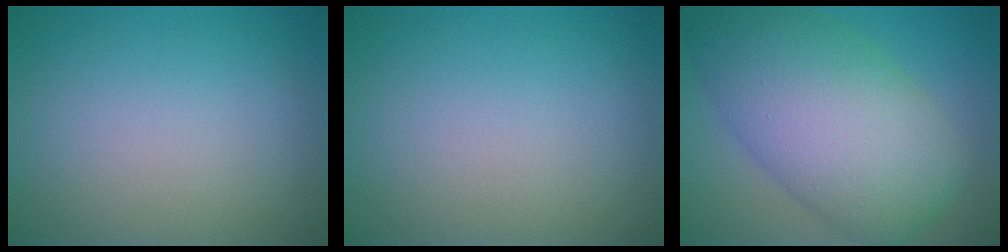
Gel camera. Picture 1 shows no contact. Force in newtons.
{"total": 0.0}
{"total": 11.2, "press": 11.2, "slide": 0.4}